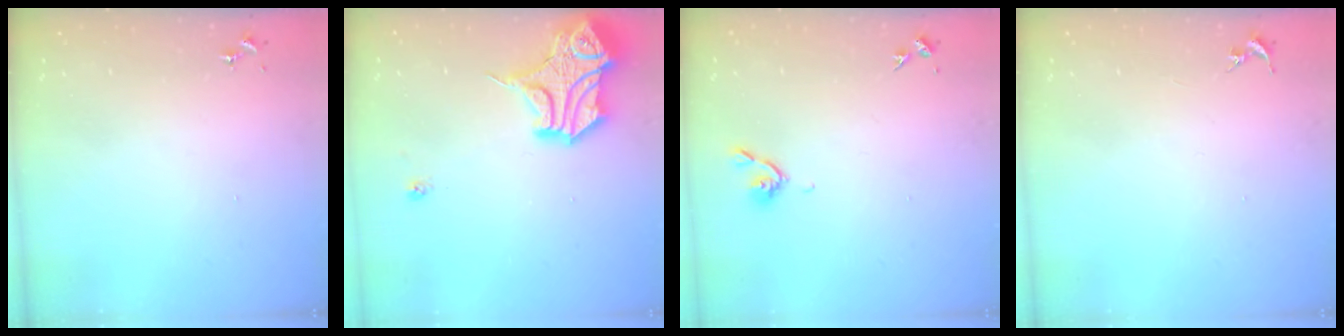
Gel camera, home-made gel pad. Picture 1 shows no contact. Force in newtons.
{"total": 17.8, "press": 17.7, "slide": 2.0}
{"total": 5.3, "press": 5.2, "slide": 1.1}
{"total": 0.0}